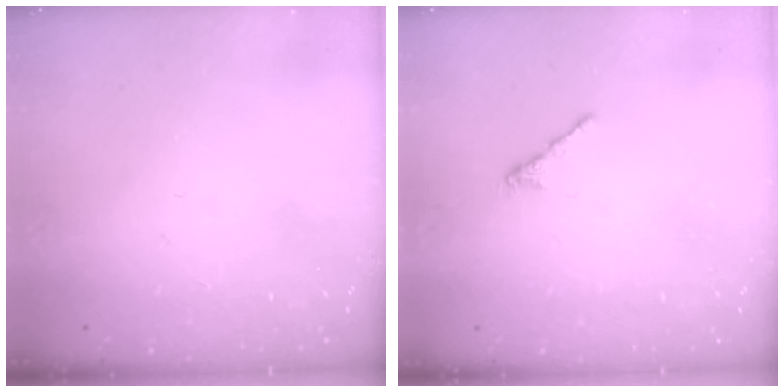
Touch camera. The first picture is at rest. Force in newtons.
{"total": 1.7, "press": 1.6, "slide": 0.5}